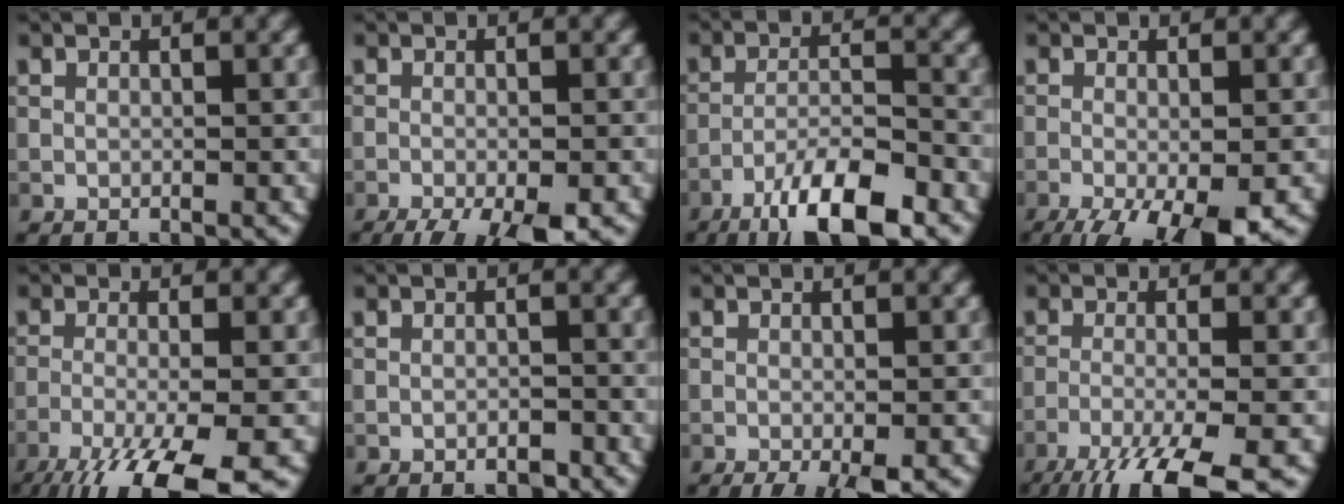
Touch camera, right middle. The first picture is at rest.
{"total": 7.0, "force": [-4.7, 1.7, 4.8], "torque": [-0.078, -0.030, -0.072]}
{"total": 8.7, "force": [-6.1, 2.0, 5.9], "torque": [-0.100, -0.001, -0.110]}
{"total": 8.6, "force": [-4.8, 2.5, 6.6], "torque": [-0.120, -0.024, -0.077]}
{"total": 10.5, "force": [-6.7, 2.5, 7.7], "torque": [-0.131, -0.022, -0.112]}
{"total": 1.1, "force": [-0.8, 0.4, 0.7], "torque": [-0.008, 0.000, -0.013]}
{"total": 3.3, "force": [-1.9, 0.7, 2.6], "torque": [-0.042, -0.003, -0.028]}
{"total": 9.4, "force": [-6.3, 2.0, 6.7], "torque": [-0.109, -0.018, -0.115]}